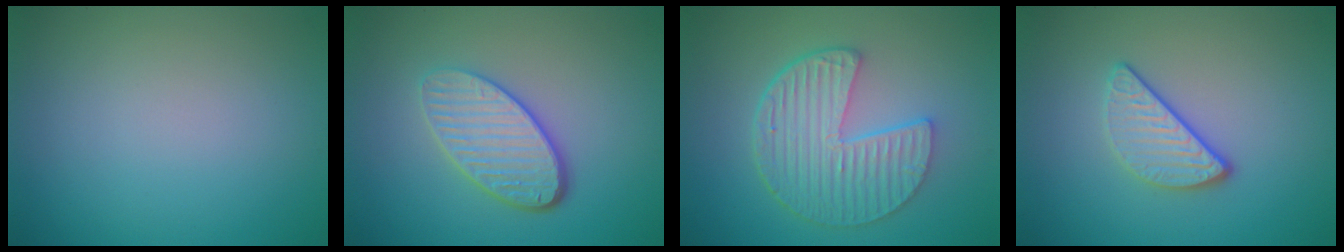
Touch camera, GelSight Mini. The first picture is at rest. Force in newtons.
{"total": 4.7, "press": 3.5, "slide": 3.1}
{"total": 6.7, "press": 4.8, "slide": 4.6}
{"total": 2.9, "press": 2.4, "slide": 1.6}